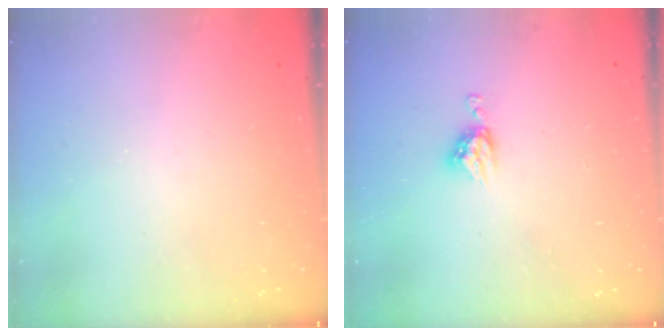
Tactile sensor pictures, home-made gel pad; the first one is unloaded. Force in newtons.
{"total": 6.4, "press": 6.4, "slide": 0.4}